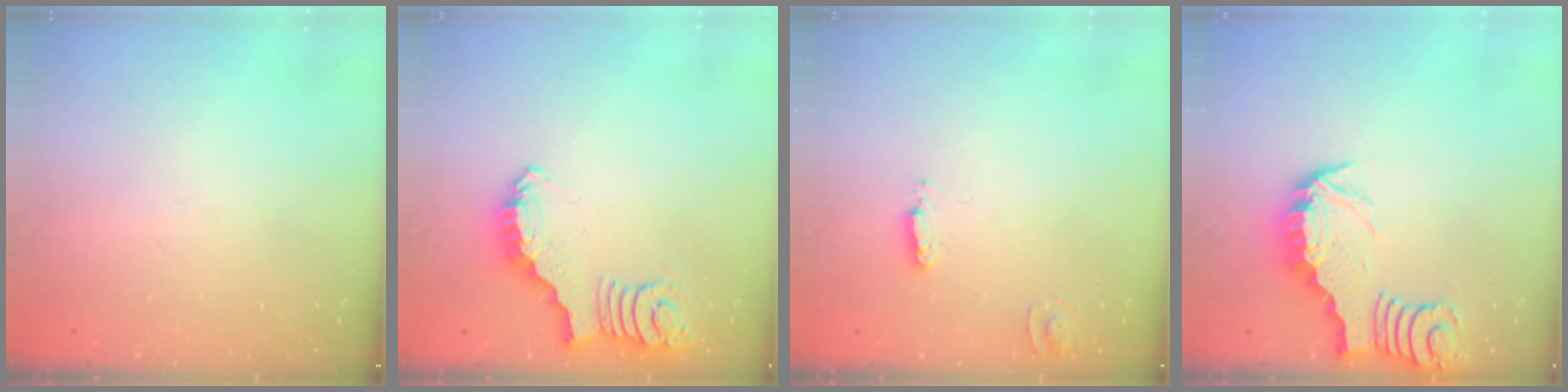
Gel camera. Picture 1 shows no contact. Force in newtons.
{"total": 2.7, "press": 2.7, "slide": 0.5}
{"total": 6.0, "press": 6.0, "slide": 0.4}
{"total": 2.9, "press": 2.9, "slide": 0.3}